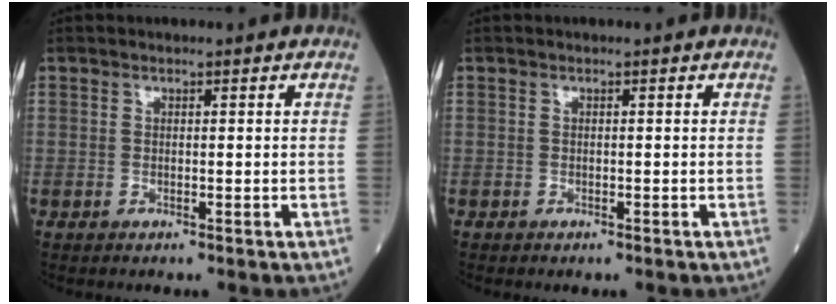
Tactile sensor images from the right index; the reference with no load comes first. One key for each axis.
{"total": 0.0}